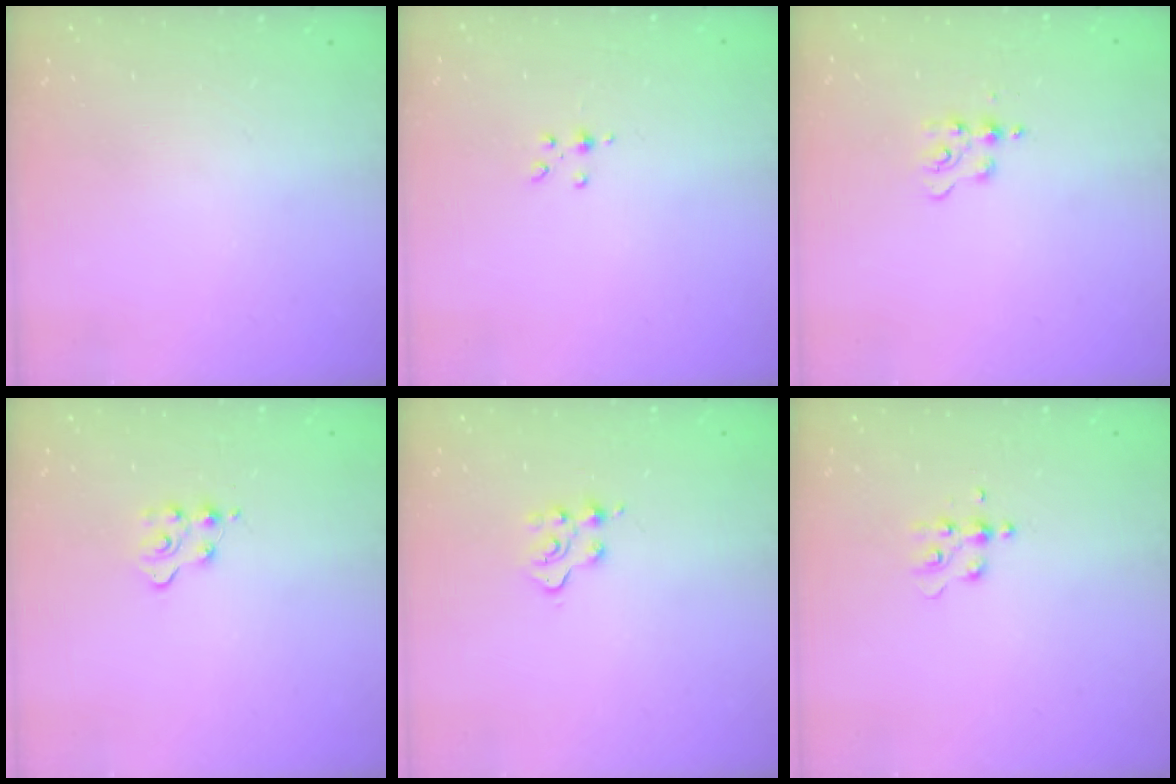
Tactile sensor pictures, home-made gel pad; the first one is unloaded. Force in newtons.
{"total": 2.0, "press": 1.9, "slide": 0.5}
{"total": 5.2, "press": 5.1, "slide": 0.5}
{"total": 3.9, "press": 3.9, "slide": 0.5}
{"total": 5.6, "press": 5.6, "slide": 0.4}
{"total": 4.7, "press": 4.6, "slide": 0.5}